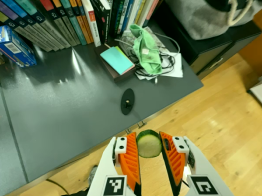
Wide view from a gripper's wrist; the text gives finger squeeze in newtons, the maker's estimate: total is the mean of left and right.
{"total": 8.8, "left": 8.6, "right": 9.1}